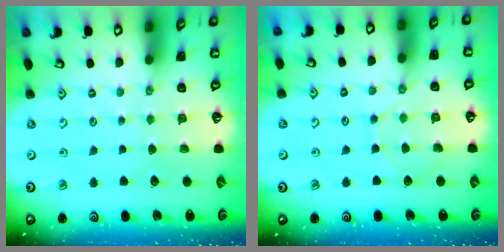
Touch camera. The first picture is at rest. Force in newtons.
{"total": 5.0, "press": 4.9, "slide": 0.6}